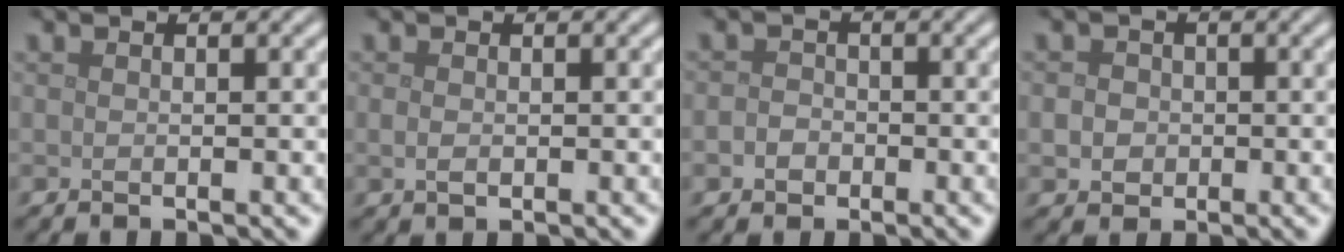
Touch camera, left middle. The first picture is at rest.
{"total": 1.0, "force": [-0.1, 0.6, 0.7], "torque": [-0.017, -0.003, 0.000]}
{"total": 1.6, "force": [-0.6, 1.4, 0.6], "torque": [0.000, -0.002, -0.016]}
{"total": 2.6, "force": [-0.1, 2.4, 1.1], "torque": [-0.006, 0.006, -0.012]}